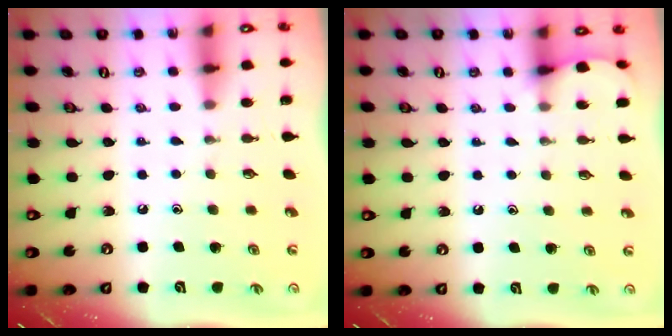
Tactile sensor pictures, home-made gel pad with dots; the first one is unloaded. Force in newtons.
{"total": 3.6, "press": 3.6, "slide": 0.2}